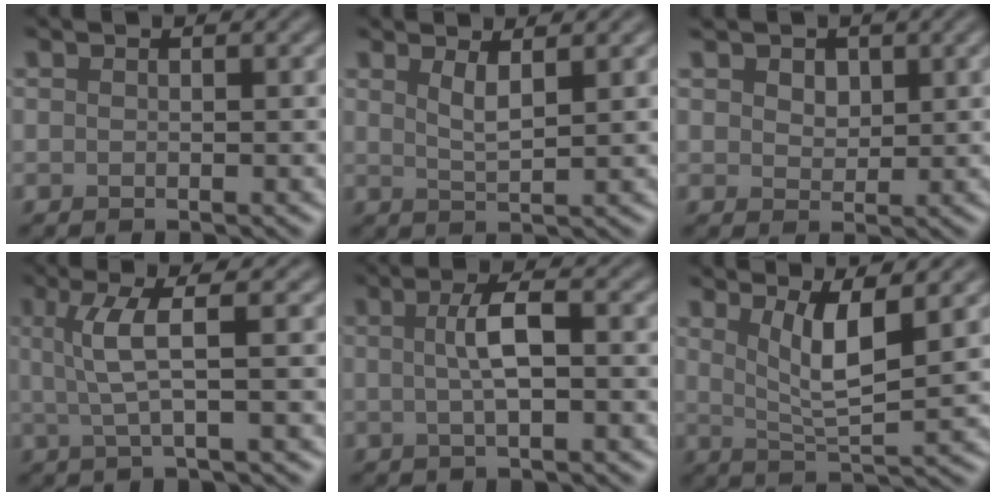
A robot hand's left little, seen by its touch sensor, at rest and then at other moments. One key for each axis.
{"total": 2.1, "fx": 1.2, "fy": 0.5, "fz": 1.7, "tx": -0.029, "ty": -0.004, "tz": 0.022}
{"total": 2.7, "fx": 1.6, "fy": 1.8, "fz": 1.3, "tx": -0.031, "ty": 0.006, "tz": 0.020}
{"total": 3.9, "fx": 0.7, "fy": 0.6, "fz": 3.8, "tx": -0.076, "ty": 0.003, "tz": 0.016}
{"total": 3.1, "fx": 0.2, "fy": 0.7, "fz": 3.0, "tx": -0.059, "ty": 0.008, "tz": 0.001}
{"total": 4.6, "fx": 1.8, "fy": 1.0, "fz": 4.1, "tx": -0.078, "ty": -0.010, "tz": 0.036}